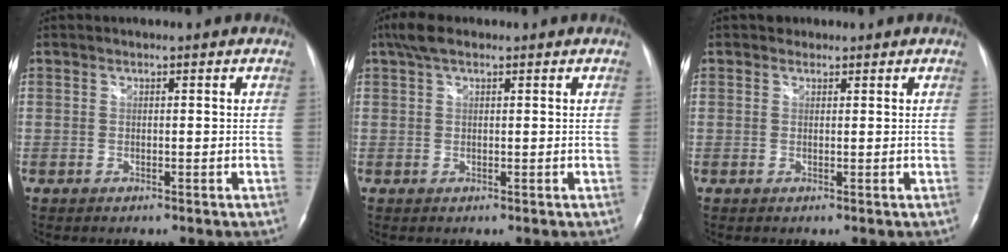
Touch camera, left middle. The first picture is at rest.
{"total": 3.6, "force": [2.4, 1.3, 2.3], "torque": [-0.056, 0.024, 0.047]}
{"total": 1.0, "force": [0.7, 0.7, 0.0], "torque": [0.001, 0.003, 0.007]}